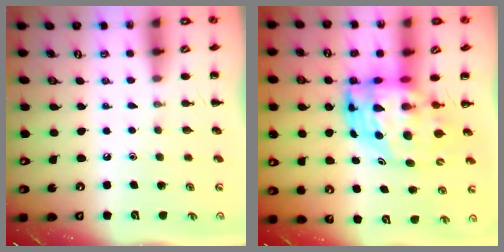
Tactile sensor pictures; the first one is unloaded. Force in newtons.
{"total": 9.1, "press": 8.9, "slide": 2.1}